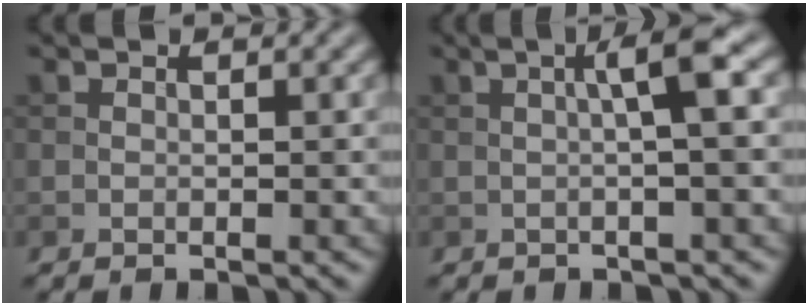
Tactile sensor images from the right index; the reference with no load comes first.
{"total": 3.9, "force": [0.5, 0.5, 3.8], "torque": [-0.054, 0.012, 0.005]}